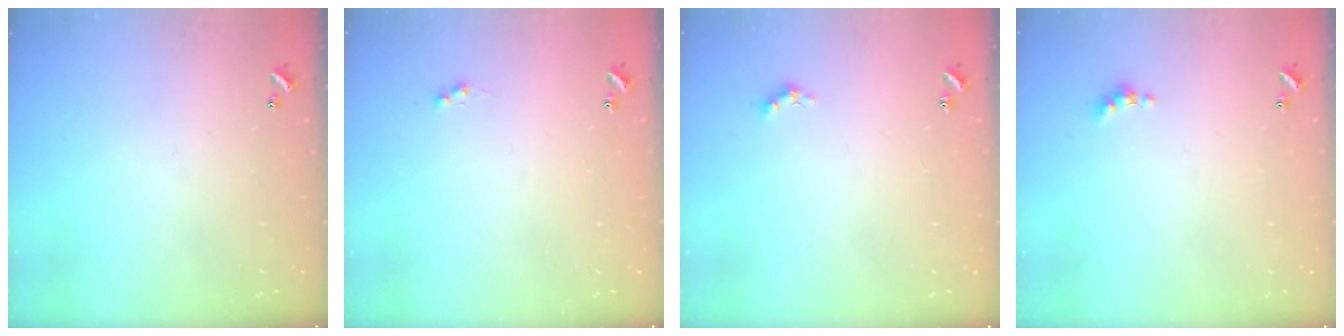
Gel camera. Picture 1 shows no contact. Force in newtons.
{"total": 1.2, "press": 1.1, "slide": 0.6}
{"total": 2.4, "press": 2.3, "slide": 0.6}
{"total": 1.9, "press": 1.8, "slide": 0.6}